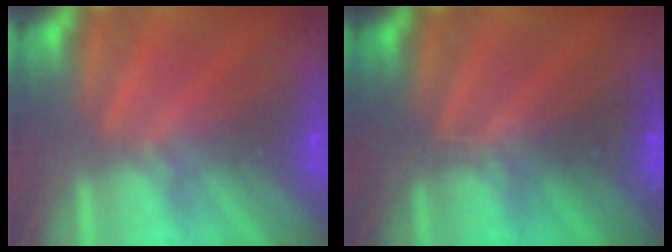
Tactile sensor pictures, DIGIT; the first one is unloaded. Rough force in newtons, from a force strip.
{"total": 2.9}